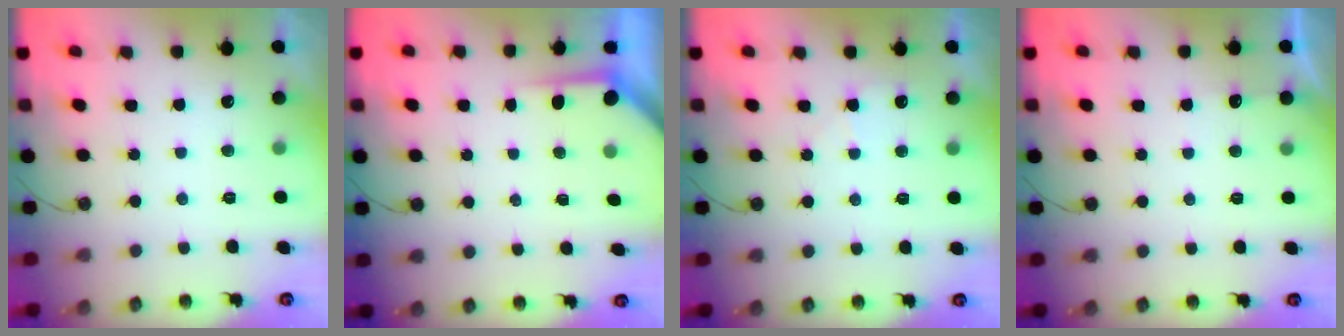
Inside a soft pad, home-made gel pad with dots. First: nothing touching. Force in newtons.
{"total": 3.3, "press": 3.3, "slide": 0.4}
{"total": 3.8, "press": 3.7, "slide": 0.7}
{"total": 2.7, "press": 2.7, "slide": 0.3}